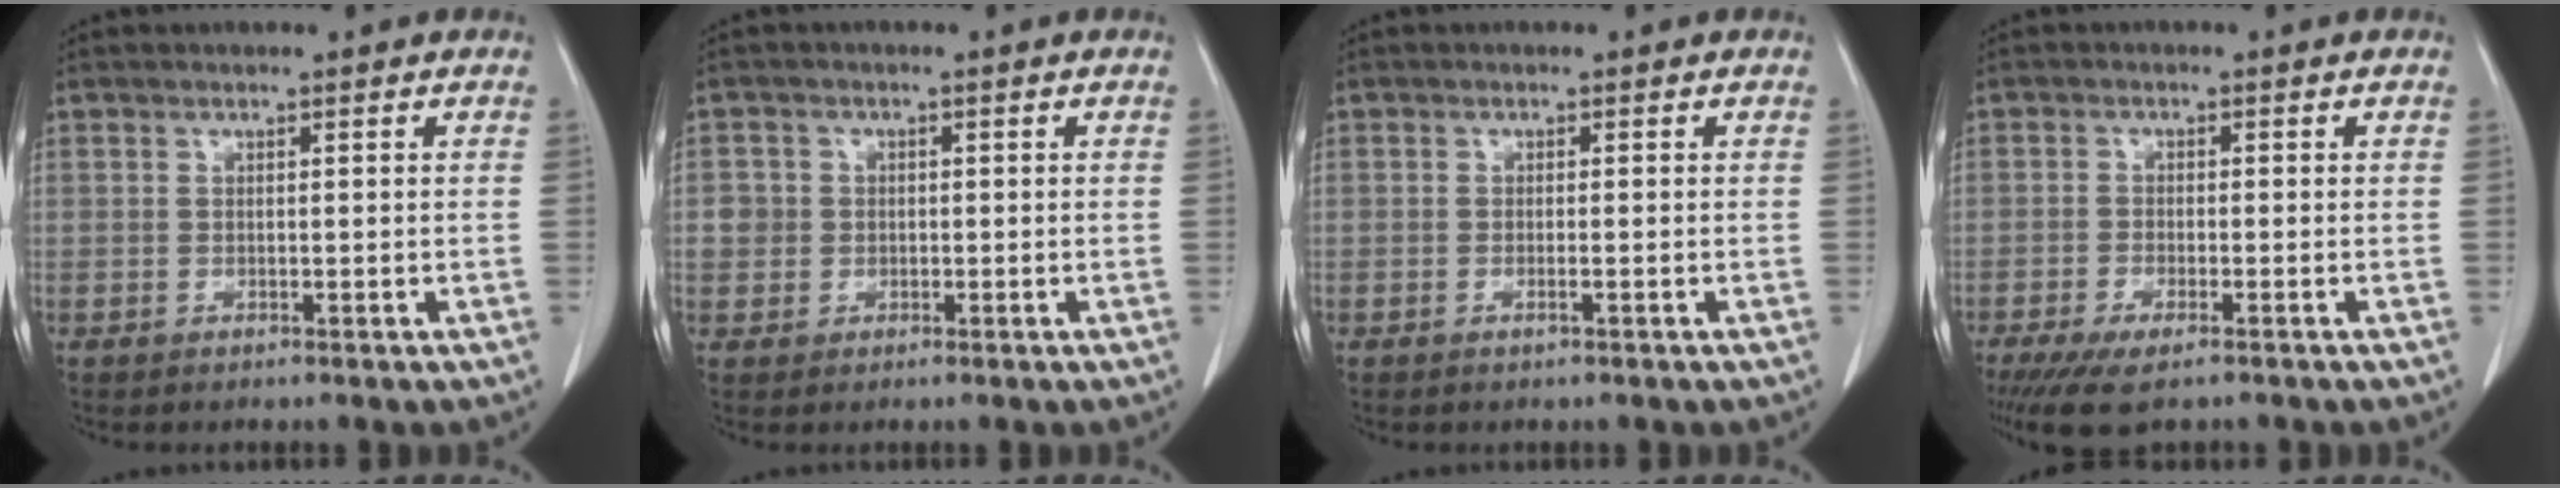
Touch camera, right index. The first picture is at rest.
{"total": 2.9, "force": [0.0, 2.8, 0.4], "torque": [0.005, 0.011, 0.002]}
{"total": 0.8, "force": [-0.3, 0.0, 0.7], "torque": [-0.014, 0.001, -0.003]}
{"total": 5.0, "force": [-3.3, 1.3, 3.5], "torque": [-0.060, -0.011, -0.051]}